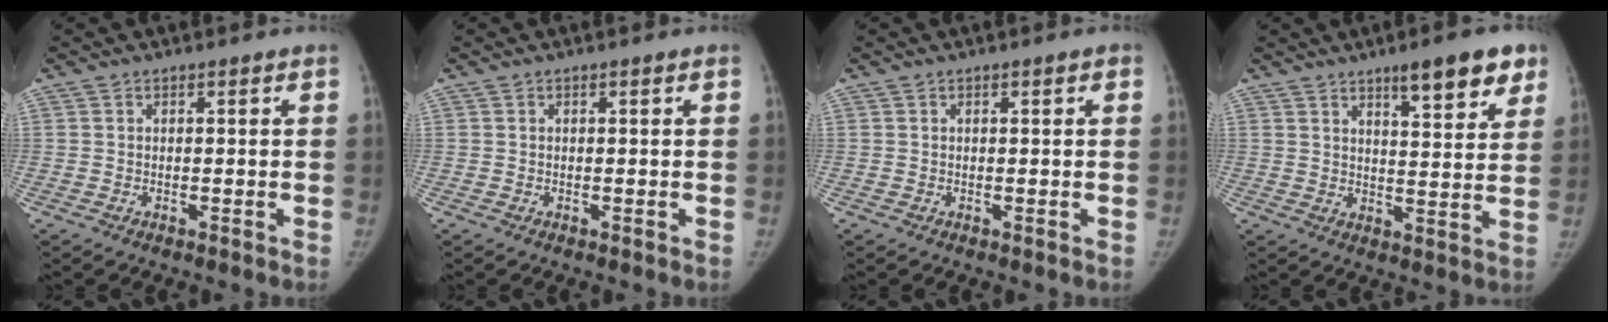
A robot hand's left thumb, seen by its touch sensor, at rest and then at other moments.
{"total": 0.0}
{"total": 0.7, "force": [0.3, 0.1, 0.6], "torque": [-0.009, 0.001, 0.004]}
{"total": 13.3, "force": [8.5, 3.6, 9.6], "torque": [-0.099, -0.038, 0.121]}